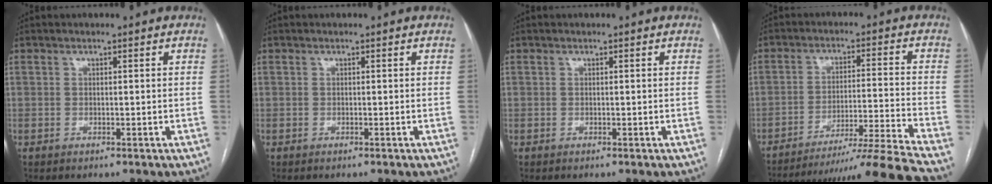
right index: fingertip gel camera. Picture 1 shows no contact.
{"total": 0.0}
{"total": 0.0}
{"total": 18.3, "force": [-16.6, -5.1, 5.9], "torque": [-0.080, -0.029, -0.250]}